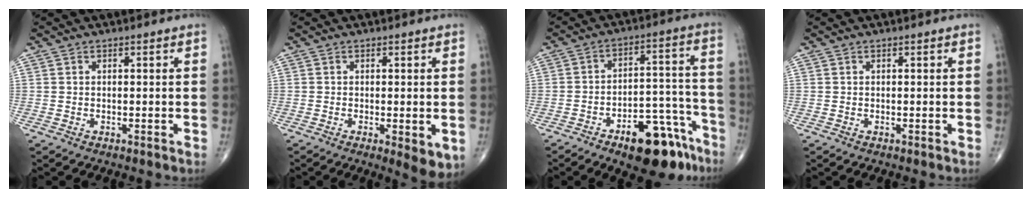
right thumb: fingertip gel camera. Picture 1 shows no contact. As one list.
[{"total": 5.0, "force": [-1.2, 1.5, 4.6], "torque": [-0.067, -0.016, -0.016]}, {"total": 15.9, "force": [-10.1, 6.7, 10.3], "torque": [-0.104, 0.089, -0.142]}, {"total": 0.0}]